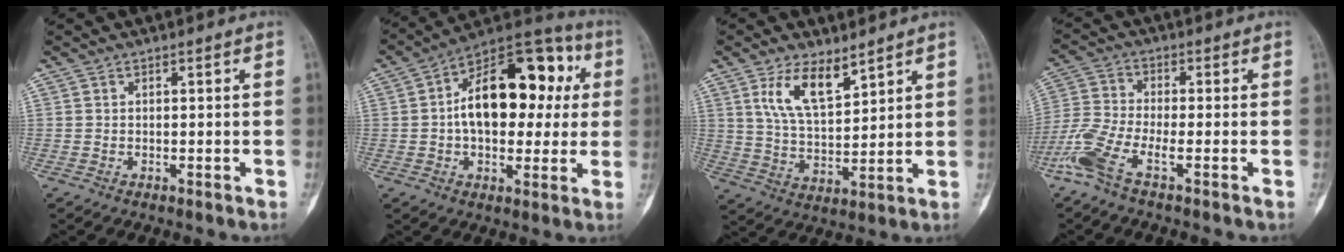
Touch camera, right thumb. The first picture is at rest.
{"total": 21.0, "force": [2.7, 12.1, 17.0], "torque": [-0.216, 0.032, 0.030]}
{"total": 9.6, "force": [5.7, 4.0, 6.6], "torque": [-0.112, -0.034, 0.117]}
{"total": 8.1, "force": [-4.2, 1.7, 6.7], "torque": [-0.179, 0.010, -0.097]}